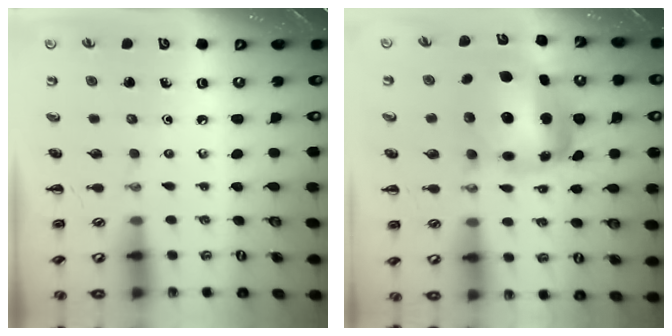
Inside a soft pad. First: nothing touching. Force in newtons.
{"total": 9.1, "press": 8.8, "slide": 2.4}